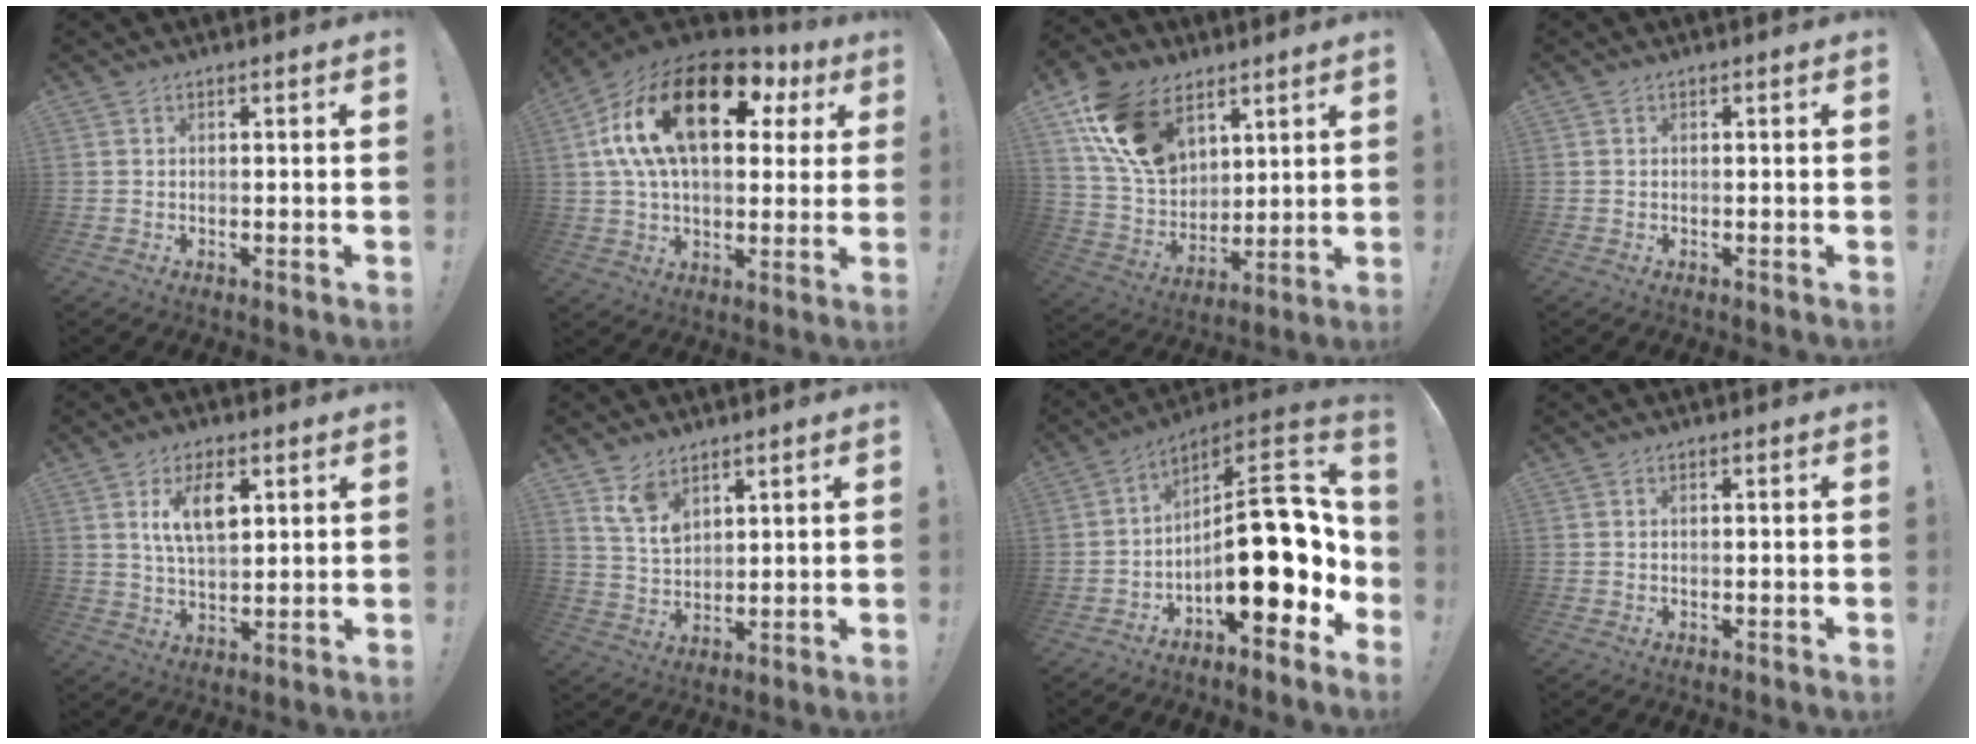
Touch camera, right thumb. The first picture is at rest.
{"total": 23.7, "force": [8.4, 11.8, 18.8], "torque": [-0.322, -0.026, 0.140]}
{"total": 19.2, "force": [10.1, 12.6, 10.5], "torque": [-0.193, -0.048, 0.196]}
{"total": 0.0}
{"total": 9.9, "force": [4.0, 5.2, 7.3], "torque": [-0.114, -0.005, 0.069]}
{"total": 8.5, "force": [6.1, 4.5, 3.8], "torque": [-0.072, -0.030, 0.119]}
{"total": 22.8, "force": [-3.9, 9.6, 20.3], "torque": [-0.305, 0.020, -0.051]}
{"total": 0.0}